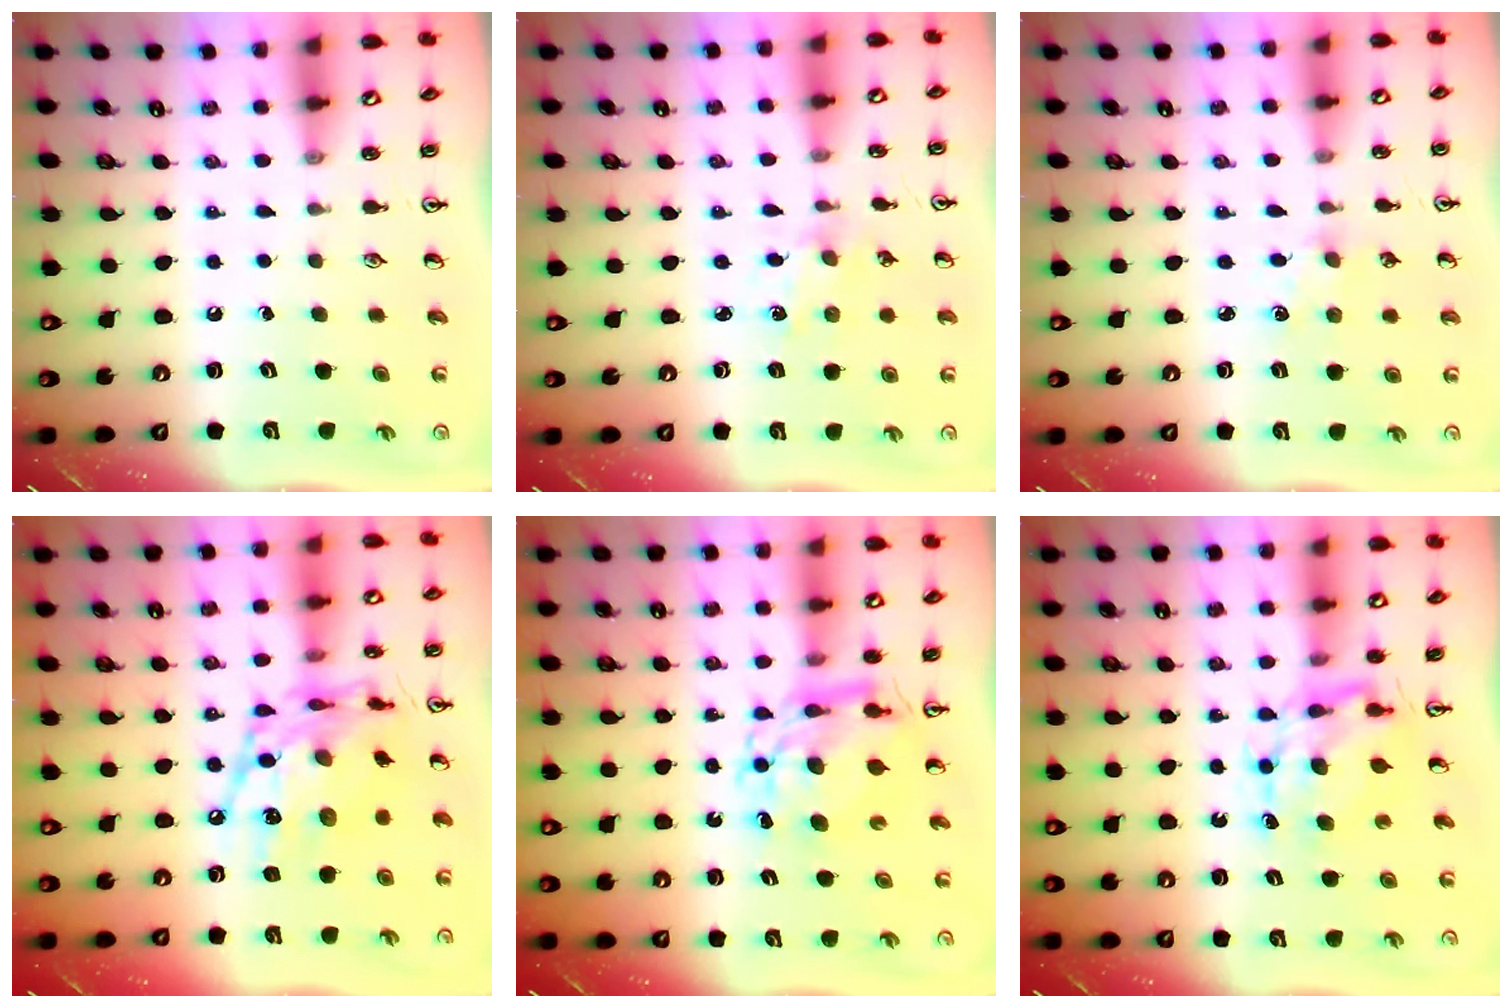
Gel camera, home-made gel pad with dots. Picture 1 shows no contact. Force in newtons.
{"total": 1.0, "press": 1.0, "slide": 0.2}
{"total": 2.5, "press": 2.5, "slide": 0.4}
{"total": 17.6, "press": 17.5, "slide": 1.4}
{"total": 10.0, "press": 9.9, "slide": 1.0}
{"total": 7.9, "press": 7.9, "slide": 0.6}